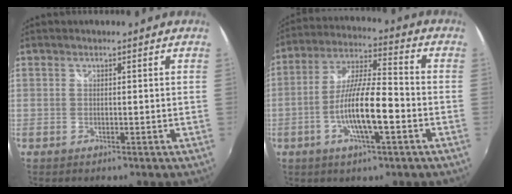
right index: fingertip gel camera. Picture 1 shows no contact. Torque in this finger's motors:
{"motor_torque": [0.87, -0.56, 0.53, 0.21]}